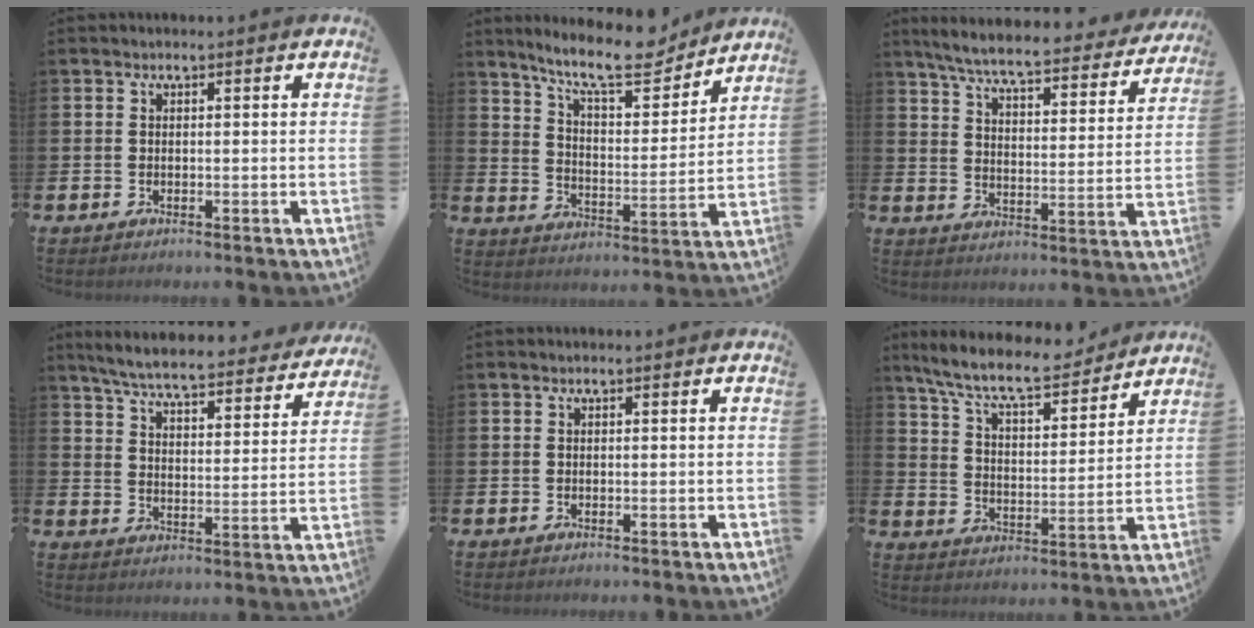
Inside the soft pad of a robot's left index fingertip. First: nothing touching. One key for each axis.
{"total": 11.3, "fx": 10.0, "fy": 2.3, "fz": 4.6, "tx": -0.106, "ty": -0.056, "tz": 0.177}
{"total": 6.7, "fx": 6.1, "fy": 0.7, "fz": 2.9, "tx": -0.076, "ty": -0.045, "tz": 0.098}
{"total": 6.4, "fx": 5.9, "fy": 0.7, "fz": 2.4, "tx": -0.066, "ty": -0.044, "tz": 0.096}
{"total": 0.0}
{"total": 9.4, "fx": 8.6, "fy": 1.7, "fz": 3.4, "tx": -0.100, "ty": -0.052, "tz": 0.150}